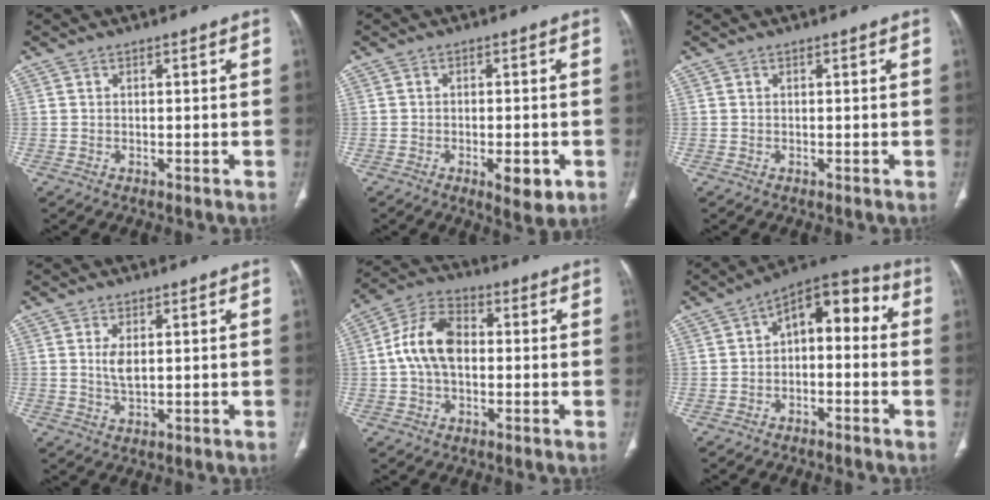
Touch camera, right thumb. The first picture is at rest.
{"total": 5.8, "force": [-2.1, 2.3, 4.9], "torque": [-0.062, -0.002, -0.024]}
{"total": 0.0}
{"total": 3.1, "force": [0.7, 1.3, 2.7], "torque": [-0.055, -0.007, 0.018]}
{"total": 10.6, "force": [0.1, 6.8, 8.2], "torque": [-0.155, 0.029, -0.006]}
{"total": 10.7, "force": [0.2, 6.2, 8.7], "torque": [-0.083, 0.048, -0.012]}